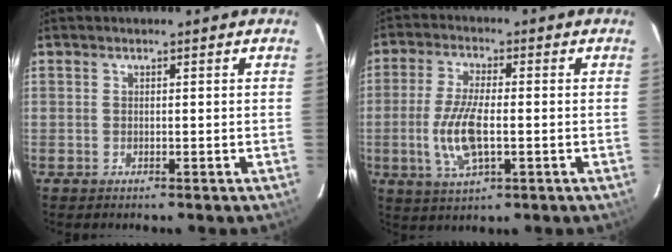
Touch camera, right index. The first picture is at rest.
{"total": 9.6, "force": [-1.8, 3.3, 8.8], "torque": [-0.186, -0.007, -0.034]}